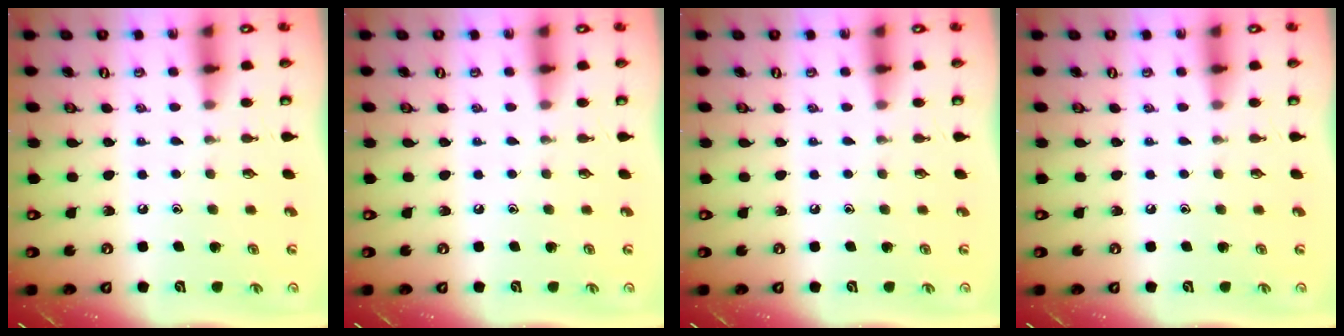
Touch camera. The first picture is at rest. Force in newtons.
{"total": 0.0}
{"total": 0.0}
{"total": 0.0}